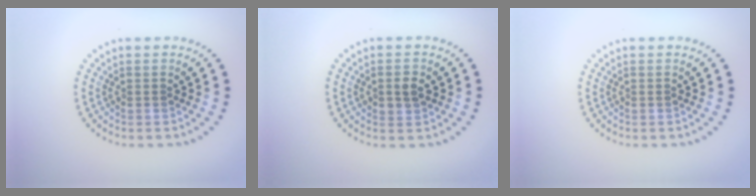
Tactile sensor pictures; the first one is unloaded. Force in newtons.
{"total": 1.9, "press": 1.9, "slide": 0.0}
{"total": 0.0}